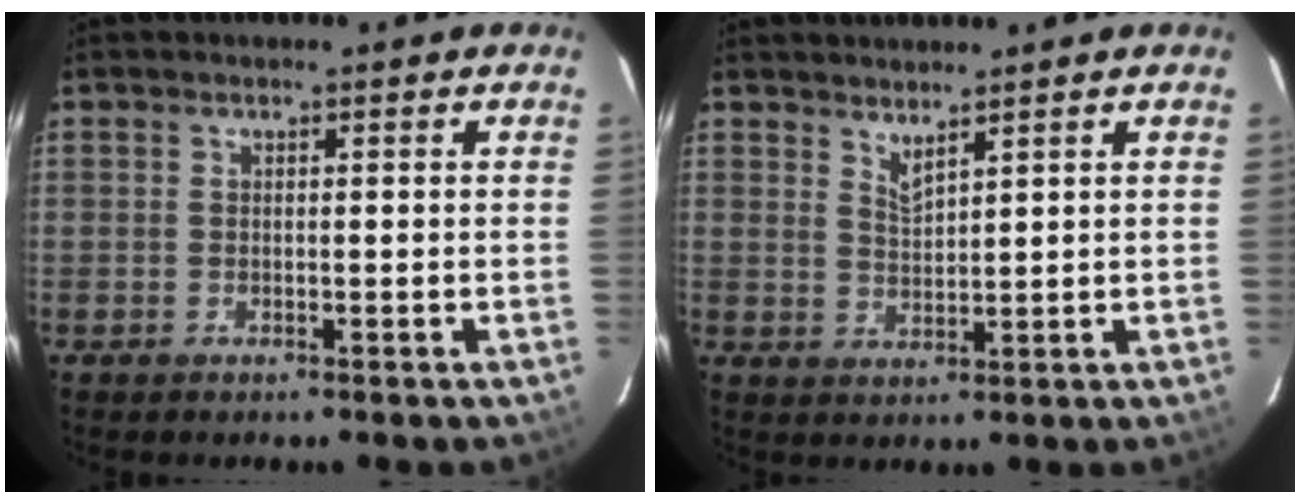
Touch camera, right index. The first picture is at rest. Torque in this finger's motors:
{"motor_torque": [-0.28, 0.15, 0.00, 0.00]}